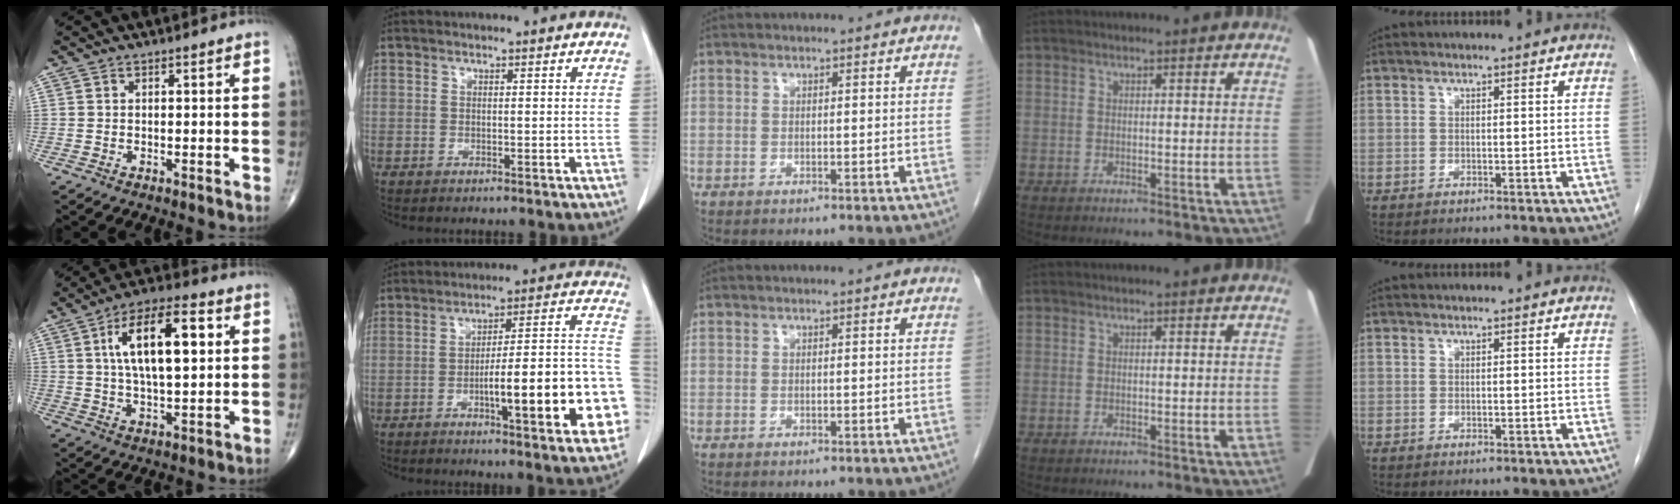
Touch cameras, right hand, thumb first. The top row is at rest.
{"thumb": {"total": 15.7, "force": [3.7, 6.3, 13.9], "torque": [-0.229, 0.007, 0.060]}, "index": {"total": 17.9, "force": [-5.8, 2.8, 16.8], "torque": [-0.170, 0.033, -0.072]}}